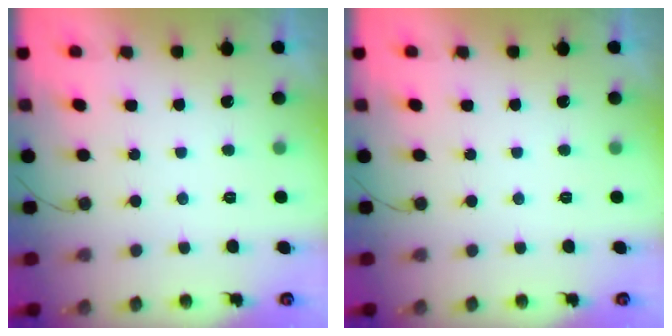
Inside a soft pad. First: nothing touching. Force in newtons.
{"total": 0.0}